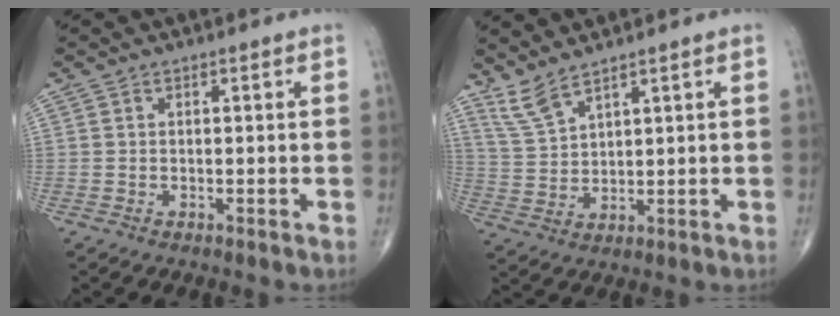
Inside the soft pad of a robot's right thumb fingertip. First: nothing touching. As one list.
[{"total": 5.2, "force": [4.4, 1.0, 2.6], "torque": [-0.060, -0.025, 0.102]}]